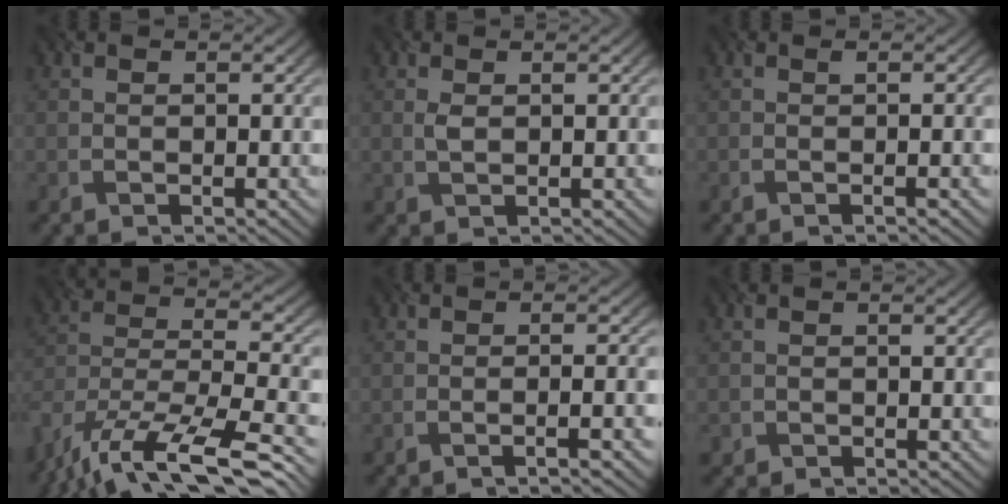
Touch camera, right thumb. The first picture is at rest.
{"total": 1.1, "force": [0.4, 0.5, 0.9], "torque": [-0.025, 0.000, 0.006]}
{"total": 1.1, "force": [-0.2, 0.1, 1.1], "torque": [-0.013, 0.005, -0.012]}
{"total": 16.1, "force": [-12.1, 5.8, 8.7], "torque": [-0.178, -0.012, -0.176]}
{"total": 2.9, "force": [-1.2, 0.4, 2.6], "torque": [-0.037, 0.014, -0.034]}
{"total": 0.7, "force": [-0.5, 0.4, -0.2], "torque": [0.001, -0.001, -0.012]}